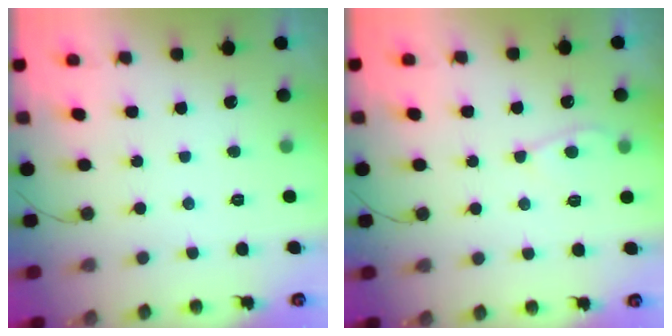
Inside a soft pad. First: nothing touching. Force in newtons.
{"total": 4.1, "press": 4.1, "slide": 0.4}